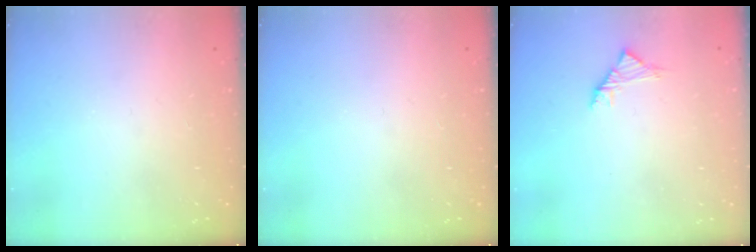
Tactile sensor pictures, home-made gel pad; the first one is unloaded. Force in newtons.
{"total": 0.0}
{"total": 2.8, "press": 2.6, "slide": 0.8}